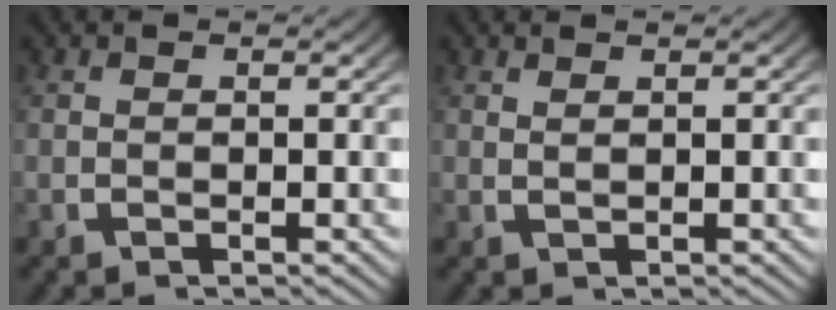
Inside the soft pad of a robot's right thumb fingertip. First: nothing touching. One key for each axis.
{"total": 0.8, "fx": 0.8, "fy": -0.1, "fz": 0.2, "tx": -0.006, "ty": 0.000, "tz": 0.017}